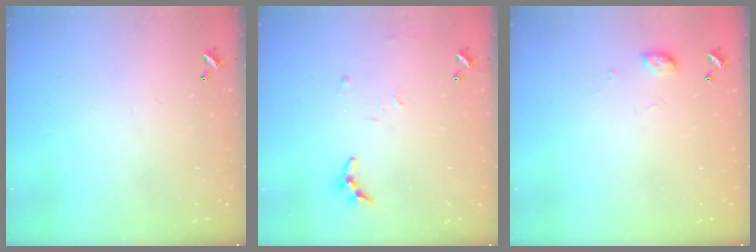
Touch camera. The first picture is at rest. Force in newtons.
{"total": 7.9, "press": 7.9, "slide": 0.5}
{"total": 5.3, "press": 5.2, "slide": 0.8}